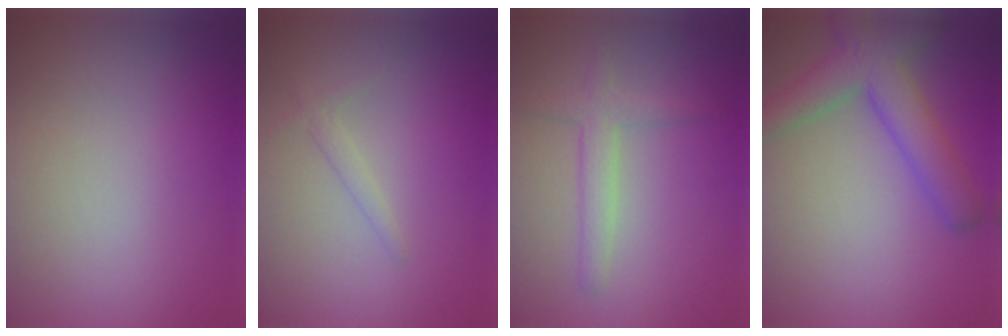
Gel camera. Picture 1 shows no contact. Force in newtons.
{"total": 1.0, "press": 1.0, "slide": 0.0}
{"total": 2.4, "press": 2.4, "slide": 0.0}
{"total": 4.5, "press": 4.5, "slide": 0.3}